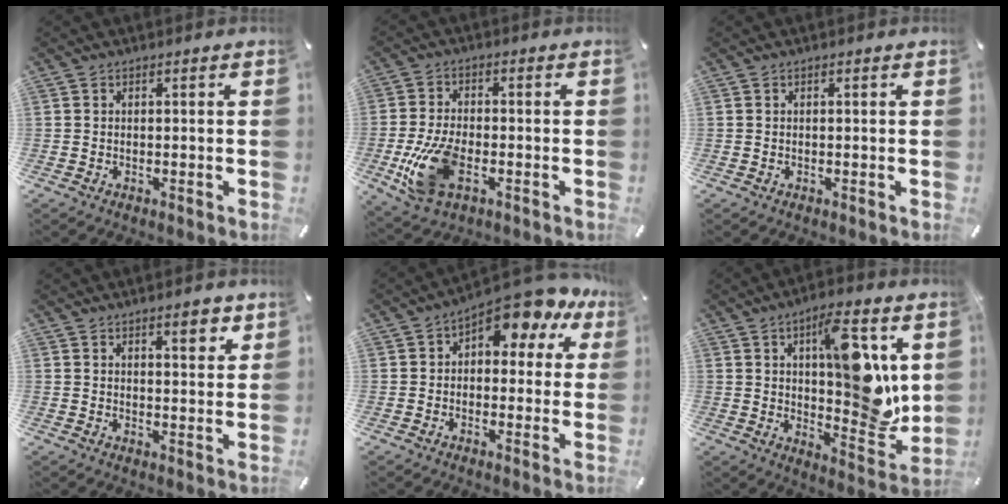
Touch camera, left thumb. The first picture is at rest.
{"total": 12.5, "force": [-3.4, 7.2, 9.6], "torque": [-0.212, -0.002, -0.058]}
{"total": 0.0}
{"total": 4.9, "force": [3.6, 1.9, 2.8], "torque": [-0.030, -0.018, 0.058]}
{"total": 11.0, "force": [7.3, 5.1, 6.4], "torque": [-0.091, -0.054, 0.129]}
{"total": 16.7, "force": [5.5, 6.3, 14.5], "torque": [-0.179, -0.038, 0.086]}